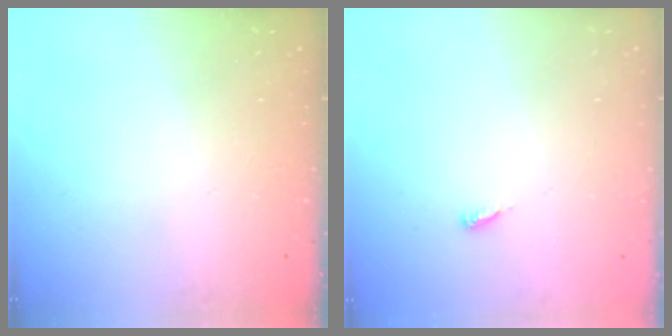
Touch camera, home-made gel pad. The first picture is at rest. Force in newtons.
{"total": 2.9, "press": 2.9, "slide": 0.2}